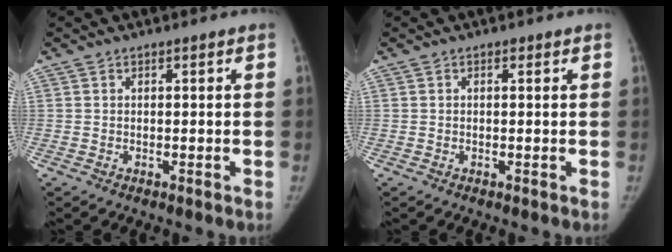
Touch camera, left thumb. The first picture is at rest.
{"total": 0.6, "force": [0.3, 0.3, 0.4], "torque": [-0.003, 0.000, 0.002]}